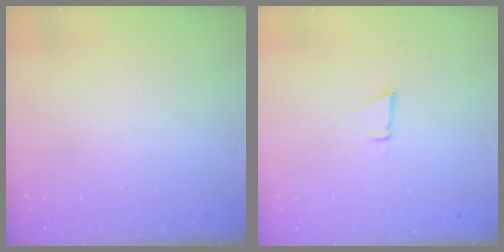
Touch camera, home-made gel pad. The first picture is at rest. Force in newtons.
{"total": 1.9, "press": 1.9, "slide": 0.0}